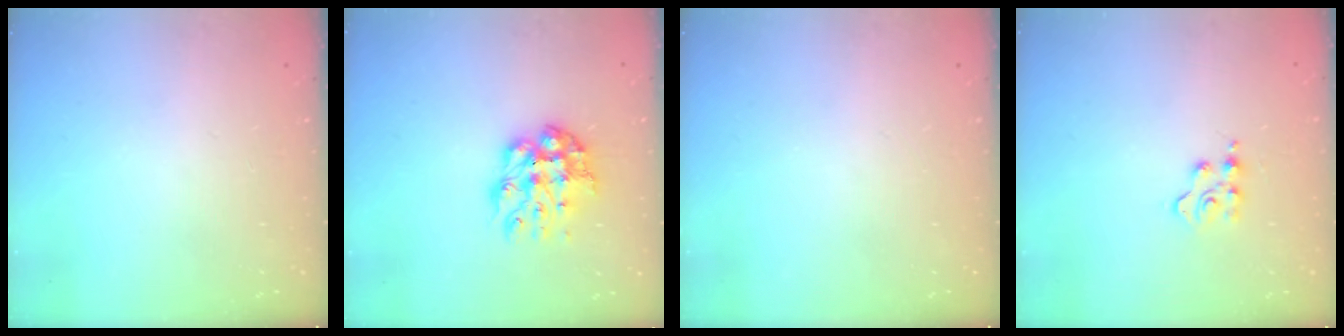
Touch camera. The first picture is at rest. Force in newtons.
{"total": 10.5, "press": 10.5, "slide": 0.8}
{"total": 0.0}
{"total": 3.7, "press": 3.6, "slide": 0.6}